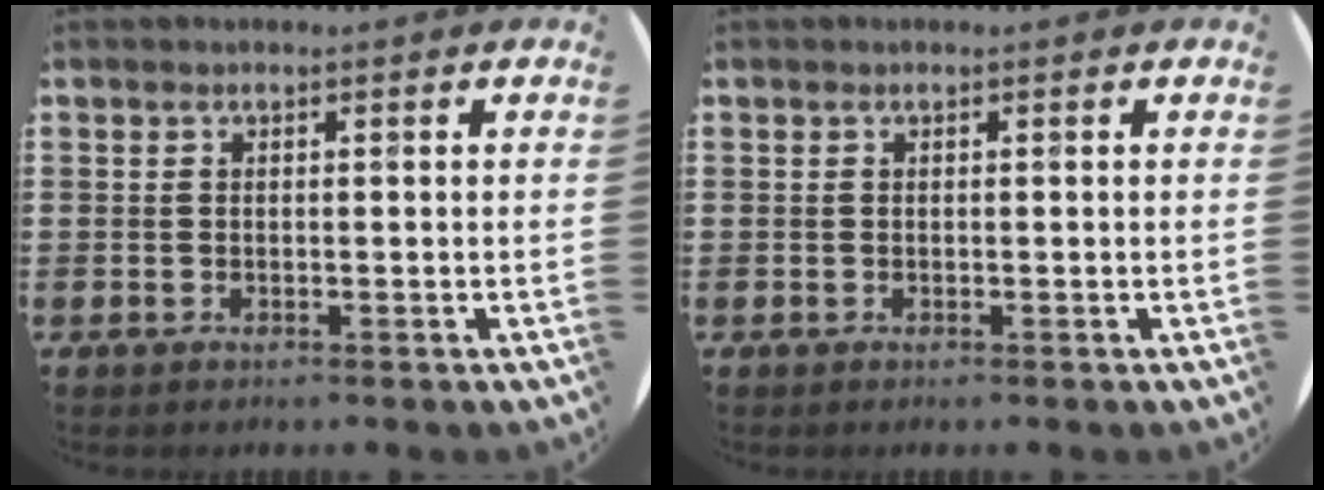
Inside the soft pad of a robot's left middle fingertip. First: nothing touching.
{"total": 0.0}